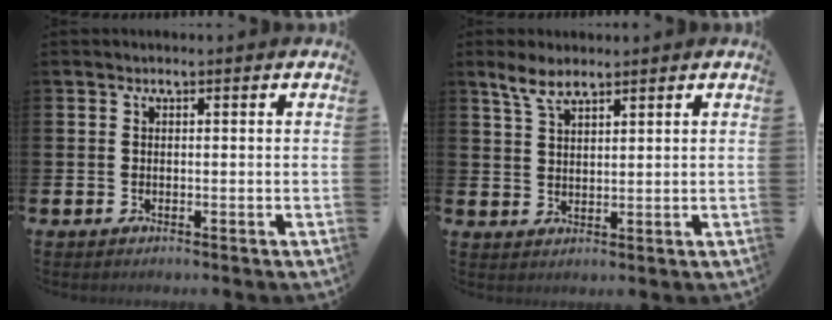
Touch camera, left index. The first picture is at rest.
{"total": 4.7, "force": [3.8, 1.4, 2.3], "torque": [-0.053, -0.006, 0.067]}